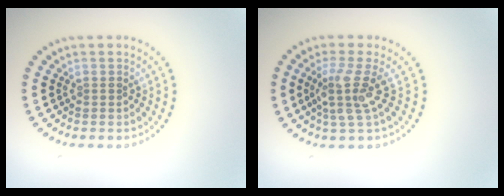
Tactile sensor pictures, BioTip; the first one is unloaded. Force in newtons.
{"total": 3.3, "press": 2.5, "slide": 2.1}